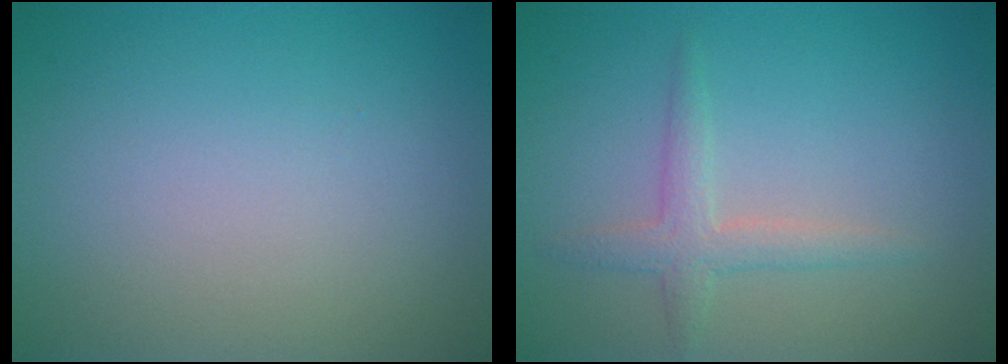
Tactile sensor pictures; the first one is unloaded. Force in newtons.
{"total": 2.1, "press": 2.1, "slide": 0.0}